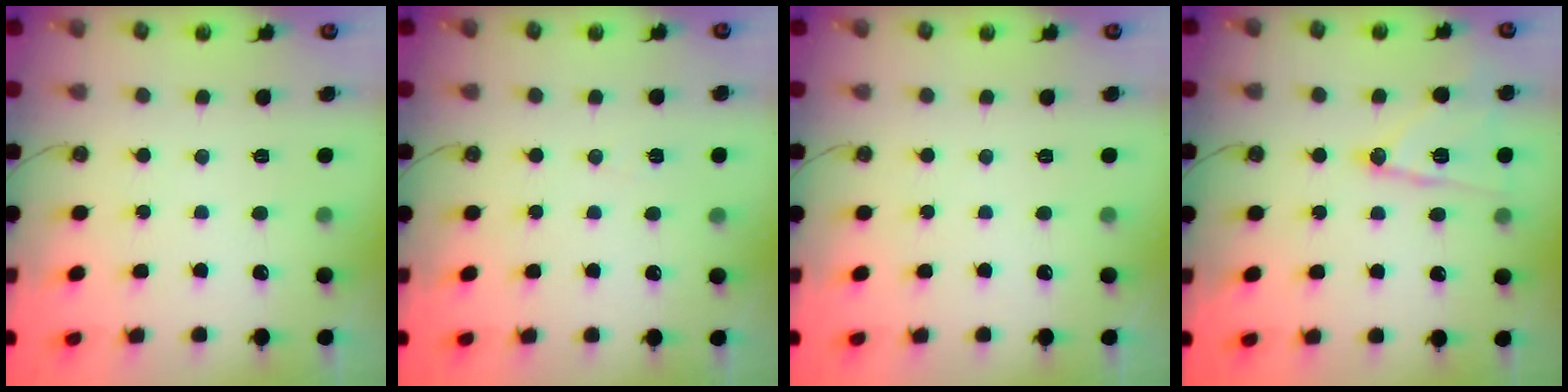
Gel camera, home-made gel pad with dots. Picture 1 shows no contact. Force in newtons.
{"total": 3.3, "press": 2.7, "slide": 1.9}
{"total": 0.0}
{"total": 13.3, "press": 13.2, "slide": 0.7}